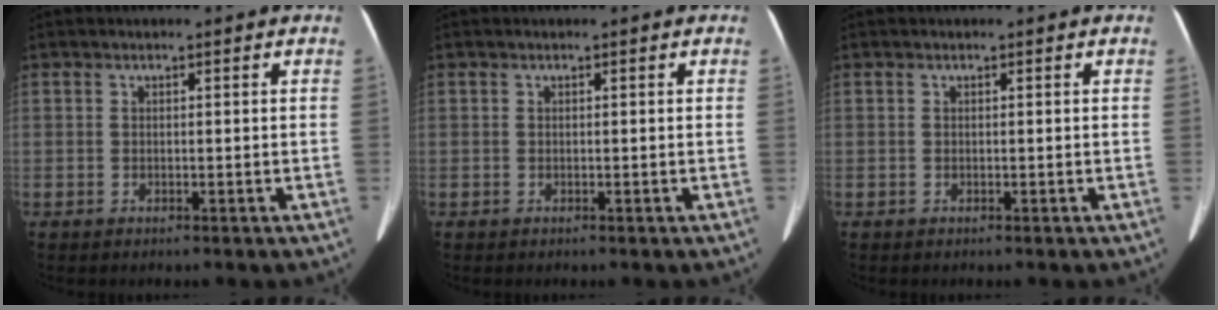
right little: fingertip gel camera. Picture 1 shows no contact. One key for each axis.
{"total": 0.0}
{"total": 0.0}